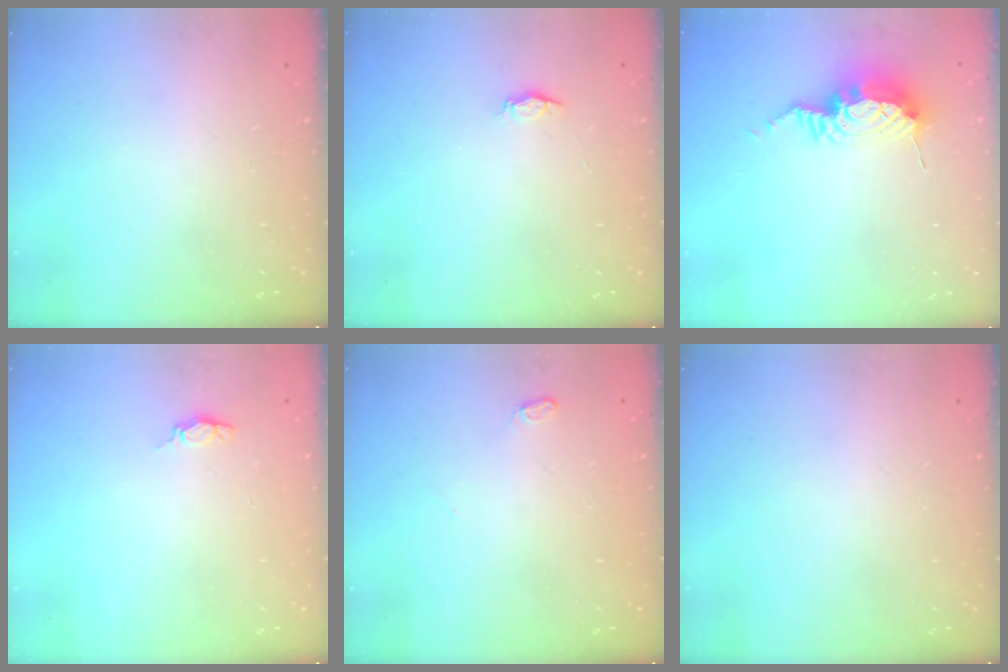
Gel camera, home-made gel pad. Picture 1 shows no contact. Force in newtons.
{"total": 2.2, "press": 2.1, "slide": 0.3}
{"total": 10.2, "press": 10.1, "slide": 1.1}
{"total": 3.9, "press": 3.8, "slide": 0.6}
{"total": 3.5, "press": 3.5, "slide": 0.5}
{"total": 0.0}